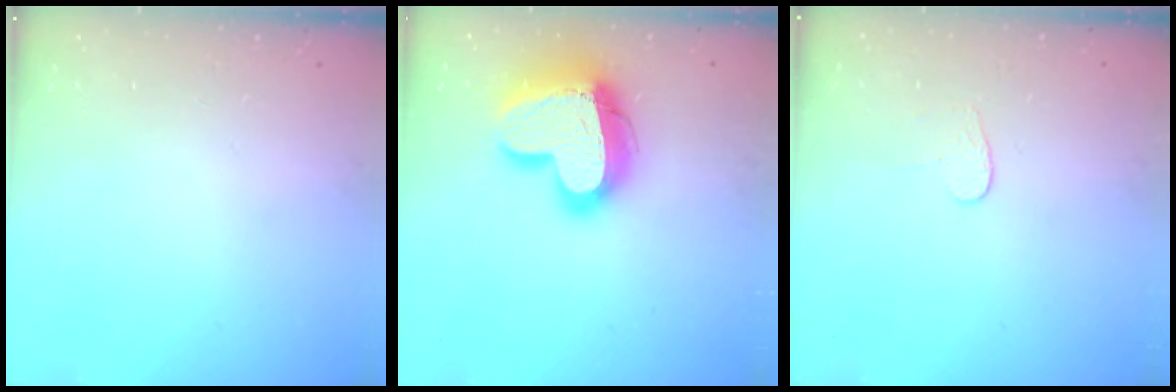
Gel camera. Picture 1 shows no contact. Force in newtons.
{"total": 21.0, "press": 20.9, "slide": 1.9}
{"total": 3.8, "press": 3.8, "slide": 0.3}